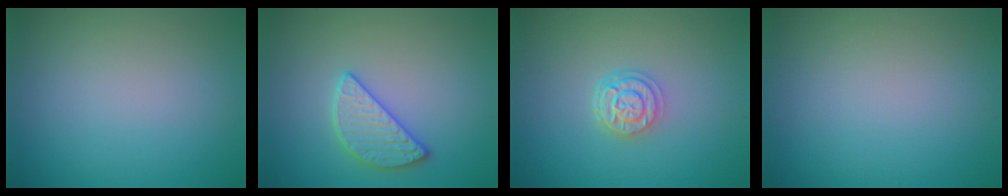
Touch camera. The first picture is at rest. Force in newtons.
{"total": 2.8, "press": 2.8, "slide": 0.1}
{"total": 2.6, "press": 2.1, "slide": 1.5}
{"total": 0.0}